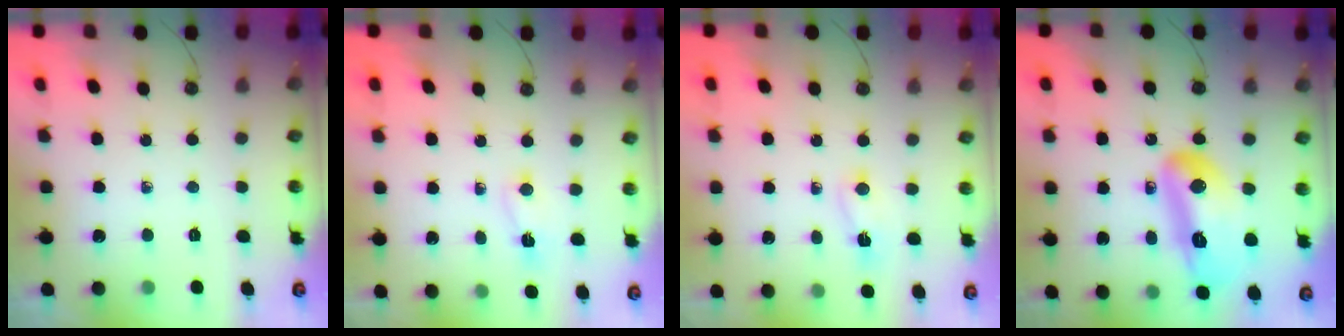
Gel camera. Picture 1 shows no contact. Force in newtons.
{"total": 3.4, "press": 2.6, "slide": 2.2}
{"total": 3.8, "press": 3.8, "slide": 0.6}
{"total": 15.7, "press": 15.6, "slide": 1.8}